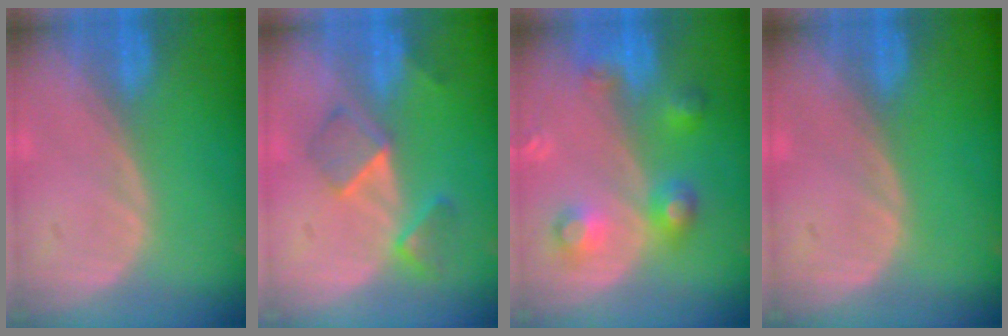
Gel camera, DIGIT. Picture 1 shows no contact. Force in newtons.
{"total": 5.6, "press": 5.1, "slide": 2.2}
{"total": 6.1, "press": 6.1, "slide": 0.4}
{"total": 0.0}